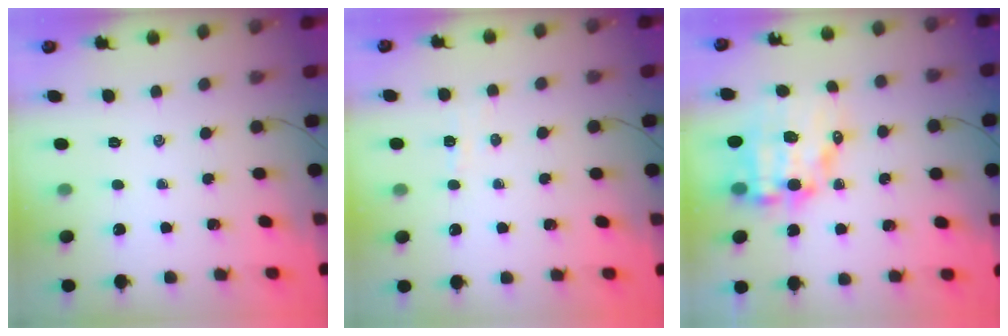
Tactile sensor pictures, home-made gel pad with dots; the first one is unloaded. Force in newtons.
{"total": 2.8, "press": 2.7, "slide": 0.7}
{"total": 12.8, "press": 12.4, "slide": 3.1}